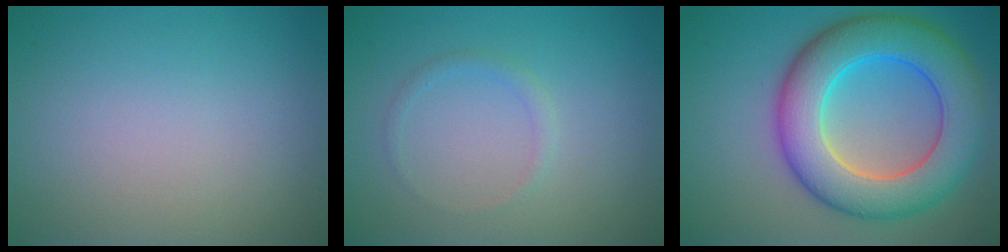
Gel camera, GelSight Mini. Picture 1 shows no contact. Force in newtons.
{"total": 0.9, "press": 0.9, "slide": 0.1}
{"total": 10.2, "press": 10.2, "slide": 0.1}